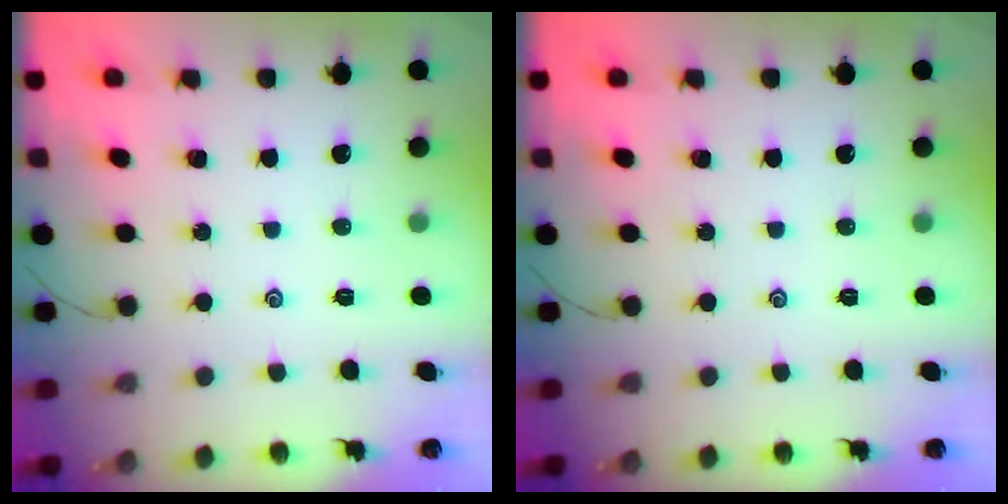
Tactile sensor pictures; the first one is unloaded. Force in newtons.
{"total": 0.0}